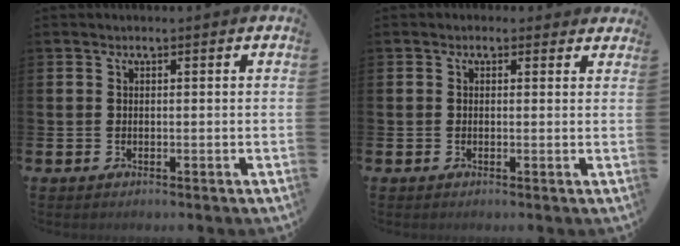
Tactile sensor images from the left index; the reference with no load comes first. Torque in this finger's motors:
{"motor_torque": [0.98, -1.16, 0.10, 0.01]}